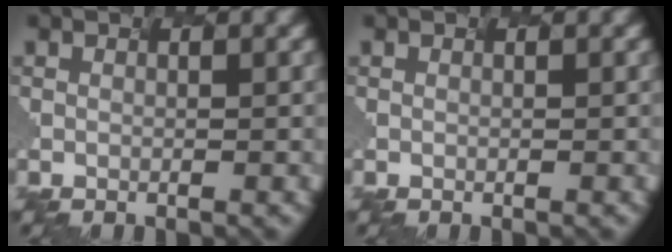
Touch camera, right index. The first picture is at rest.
{"total": 0.0}